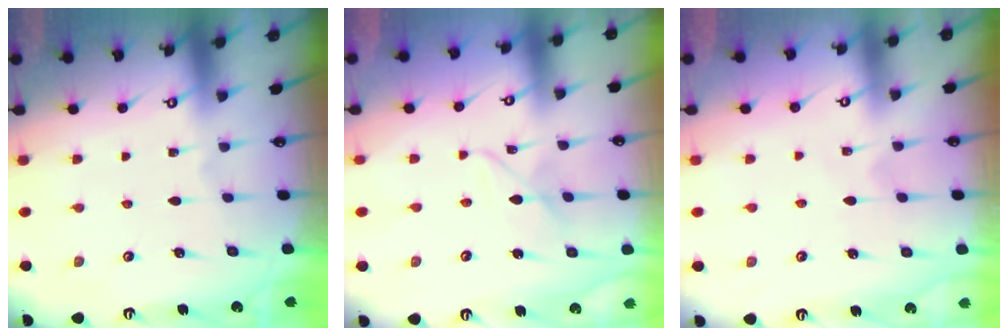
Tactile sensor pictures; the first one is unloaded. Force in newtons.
{"total": 7.3, "press": 7.3, "slide": 0.5}
{"total": 3.2, "press": 3.2, "slide": 0.3}